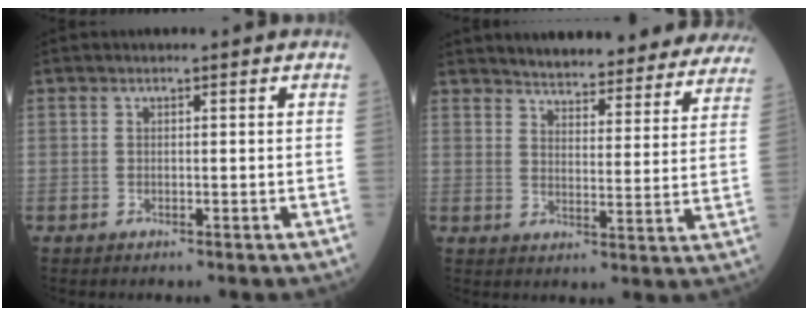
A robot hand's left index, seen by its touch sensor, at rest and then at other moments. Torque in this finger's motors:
{"motor_torque": [0.27, -0.82, 0.35, 0.14]}